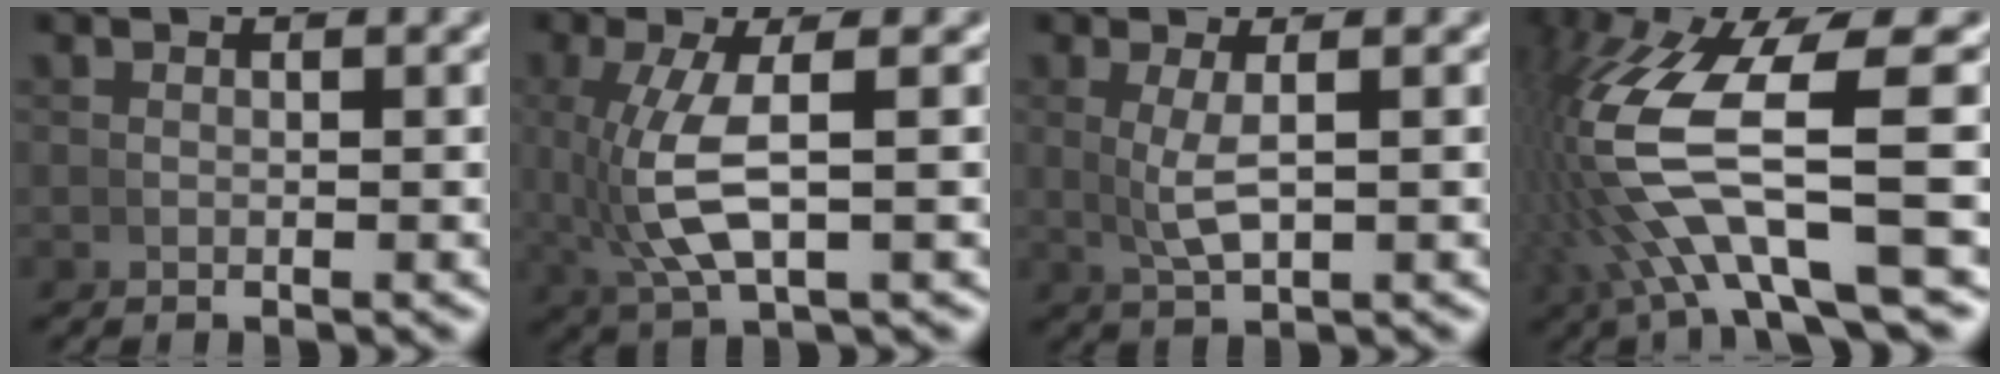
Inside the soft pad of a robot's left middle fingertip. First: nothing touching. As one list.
[{"total": 5.6, "force": [0.0, 1.7, 5.3], "torque": [-0.112, 0.001, 0.009]}, {"total": 2.9, "force": [0.4, 0.5, 2.9], "torque": [-0.057, -0.003, 0.015]}, {"total": 11.0, "force": [0.3, 5.2, 9.7], "torque": [-0.222, -0.015, 0.012]}]